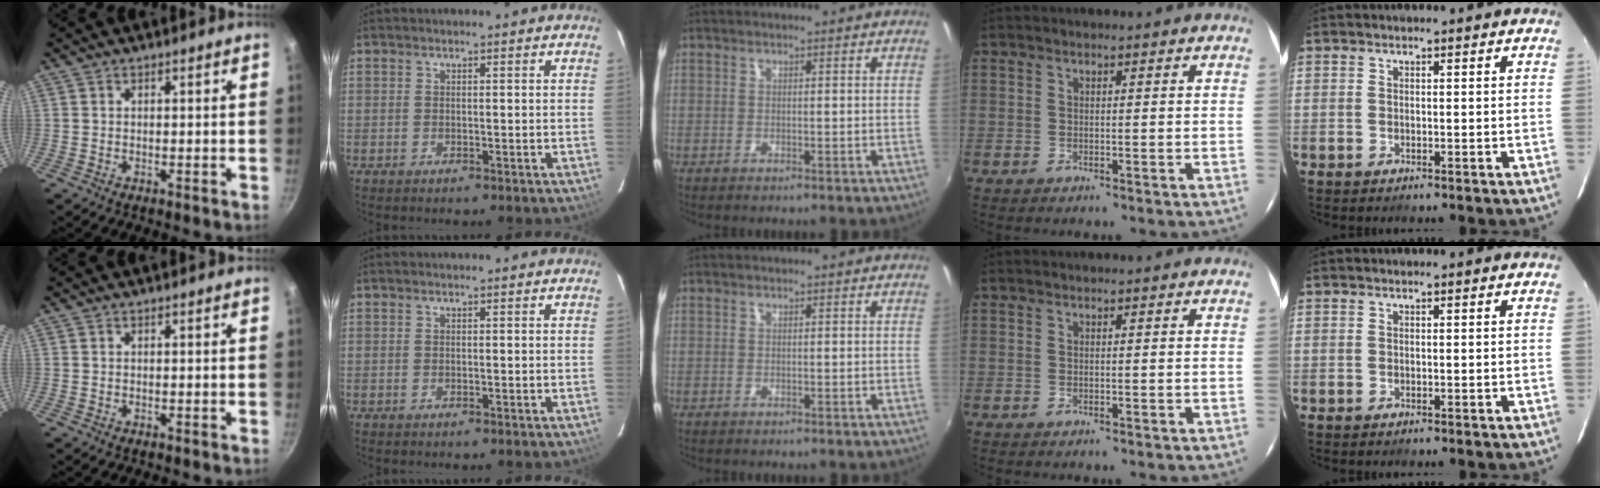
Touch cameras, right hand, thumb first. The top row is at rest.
{}